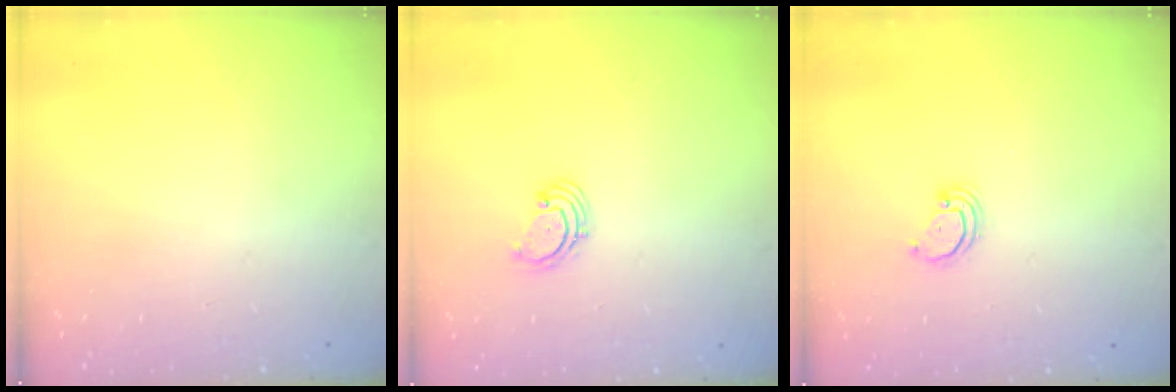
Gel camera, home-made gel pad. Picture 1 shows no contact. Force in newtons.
{"total": 1.6, "press": 1.6, "slide": 0.2}
{"total": 2.6, "press": 2.6, "slide": 0.1}